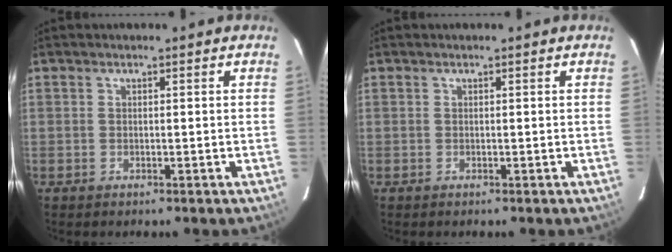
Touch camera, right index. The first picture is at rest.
{"total": 0.0}